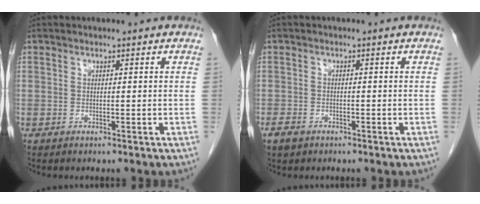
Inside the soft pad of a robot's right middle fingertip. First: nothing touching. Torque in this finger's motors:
{"motor_torque": [0.45, 0.02, 0.27, 0.04]}